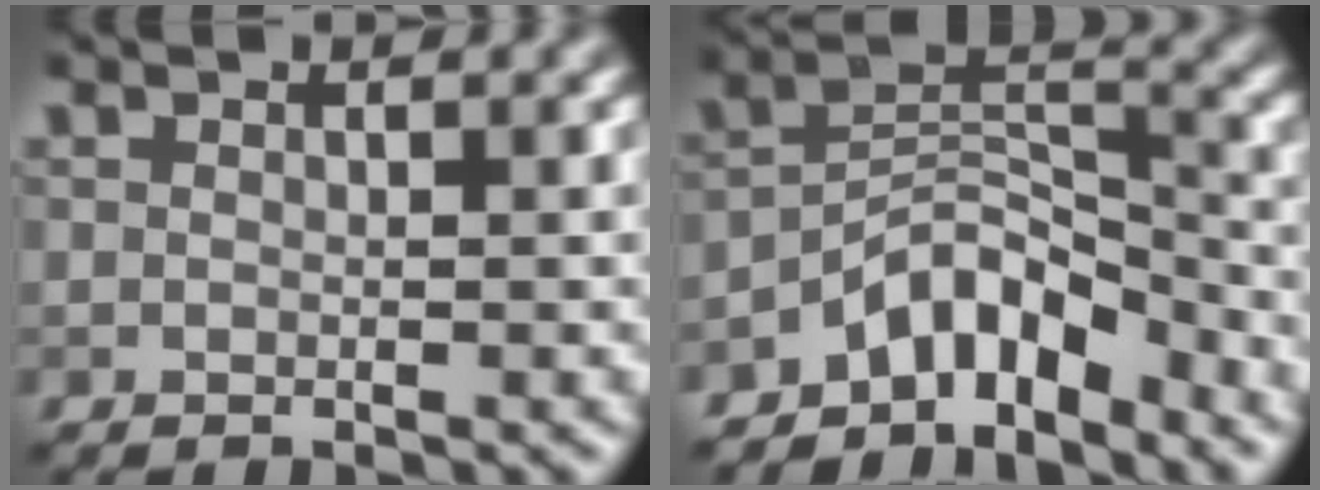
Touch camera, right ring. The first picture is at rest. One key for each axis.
{"total": 5.6, "fx": -4.4, "fy": 2.2, "fz": 2.7, "tx": -0.030, "ty": 0.011, "tz": -0.088}